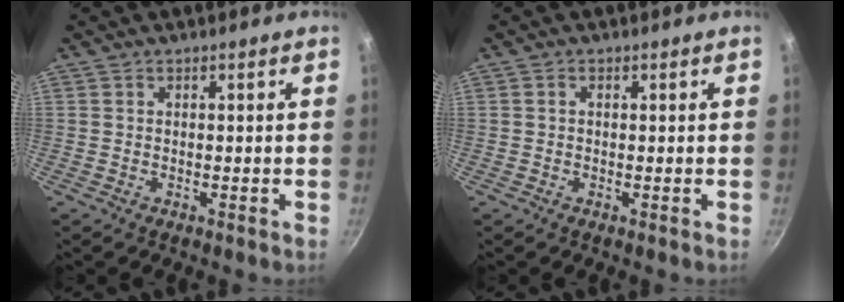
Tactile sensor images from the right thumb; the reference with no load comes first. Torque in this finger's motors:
{"motor_torque": [0.02, -0.09, -0.21, 0.08, 0.06]}